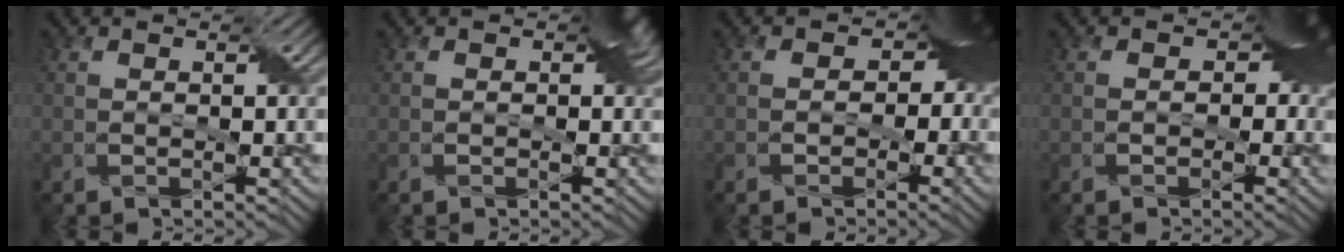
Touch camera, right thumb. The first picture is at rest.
{"total": 2.4, "force": [0.3, 1.6, 1.8], "torque": [-0.021, 0.000, 0.002]}
{"total": 6.4, "force": [-0.4, 5.2, 3.8], "torque": [-0.006, 0.012, -0.029]}
{"total": 5.6, "force": [0.1, 4.4, 3.5], "torque": [-0.001, 0.010, -0.017]}